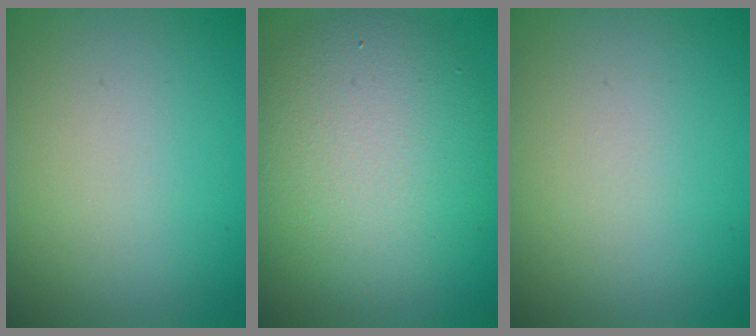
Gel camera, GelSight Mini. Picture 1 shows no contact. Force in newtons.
{"total": 8.0, "press": 8.0, "slide": 0.5}
{"total": 0.0}